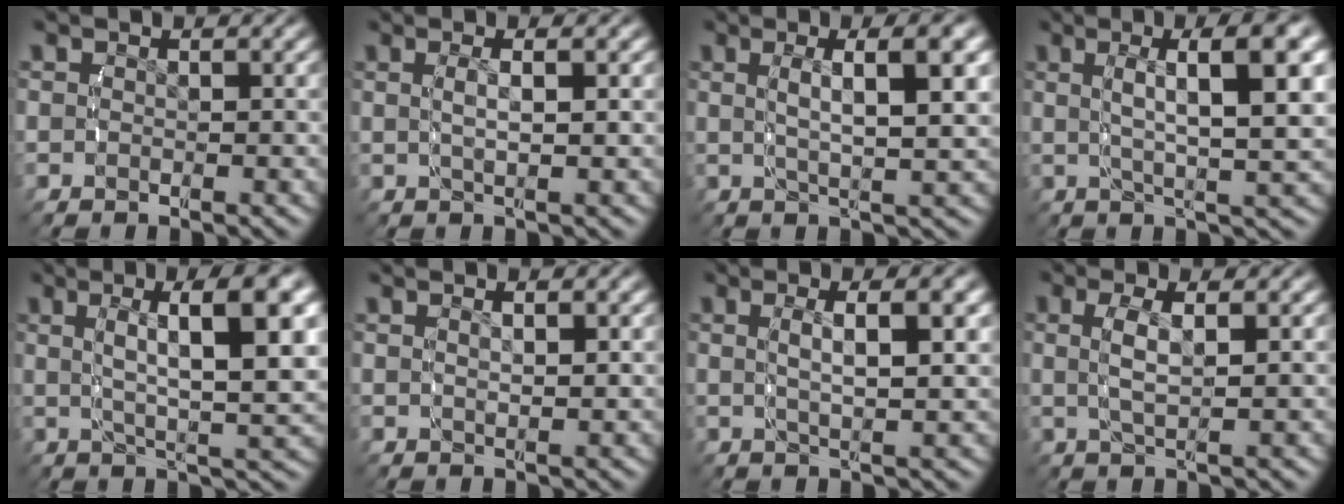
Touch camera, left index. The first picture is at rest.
{"total": 2.5, "force": [0.6, 0.2, 2.5], "torque": [-0.044, -0.002, 0.016]}
{"total": 5.4, "force": [1.3, 0.7, 5.2], "torque": [-0.074, 0.006, 0.028]}
{"total": 7.5, "force": [1.7, 1.2, 7.2], "torque": [-0.096, 0.014, 0.030]}
{"total": 8.3, "force": [1.7, 1.6, 8.0], "torque": [-0.104, 0.013, 0.030]}
{"total": 1.4, "force": [0.6, -0.3, 1.2], "torque": [-0.017, -0.002, 0.018]}
{"total": 3.9, "force": [1.0, 0.5, 3.8], "torque": [-0.060, 0.002, 0.024]}
{"total": 2.8, "force": [0.6, 0.2, 2.7], "torque": [-0.063, -0.005, 0.019]}